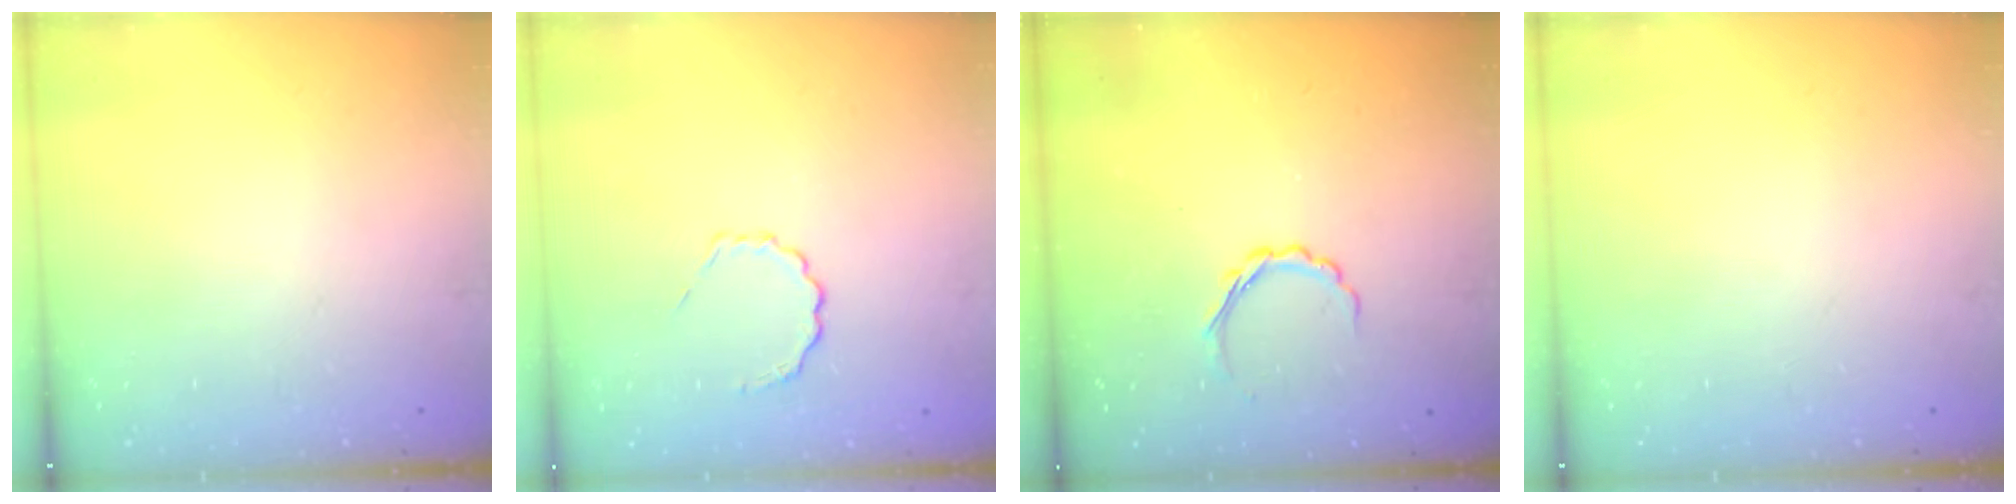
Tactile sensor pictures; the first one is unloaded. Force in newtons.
{"total": 4.0, "press": 3.9, "slide": 1.0}
{"total": 4.4, "press": 4.2, "slide": 1.1}
{"total": 0.0}